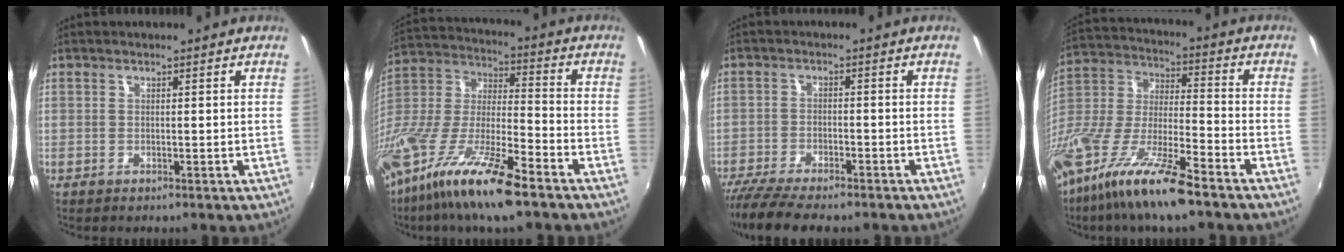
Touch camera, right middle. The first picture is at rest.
{"total": 21.2, "force": [-14.1, 3.6, 15.5], "torque": [-0.299, -0.034, -0.267]}
{"total": 11.5, "force": [-9.7, 2.4, 5.6], "torque": [-0.134, -0.040, -0.165]}
{"total": 19.5, "force": [-13.2, 3.6, 14.0], "torque": [-0.276, -0.029, -0.250]}